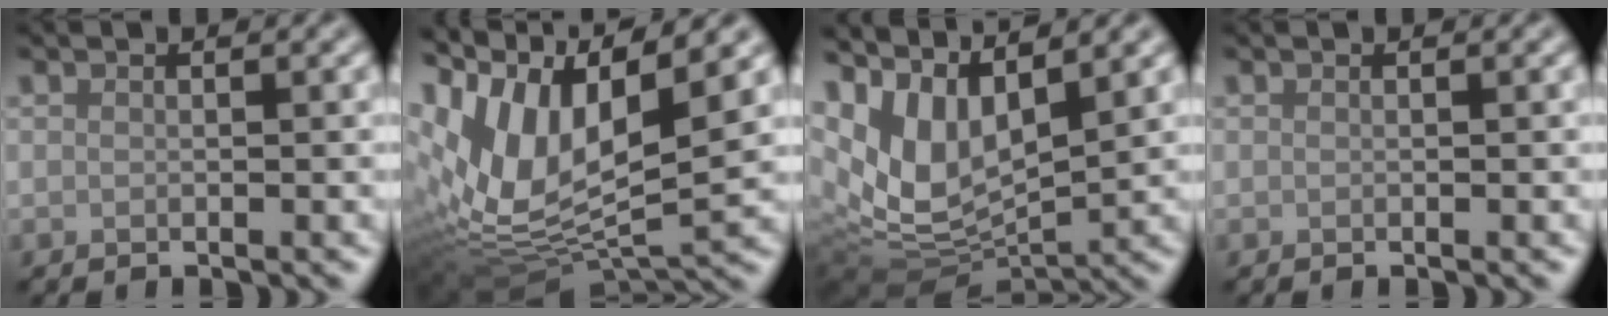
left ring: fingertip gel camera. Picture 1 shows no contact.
{"total": 13.5, "force": [4.3, 6.3, 11.2], "torque": [-0.236, 0.010, 0.082]}
{"total": 11.9, "force": [4.0, 7.0, 8.8], "torque": [-0.171, 0.009, 0.100]}
{"total": 0.0}